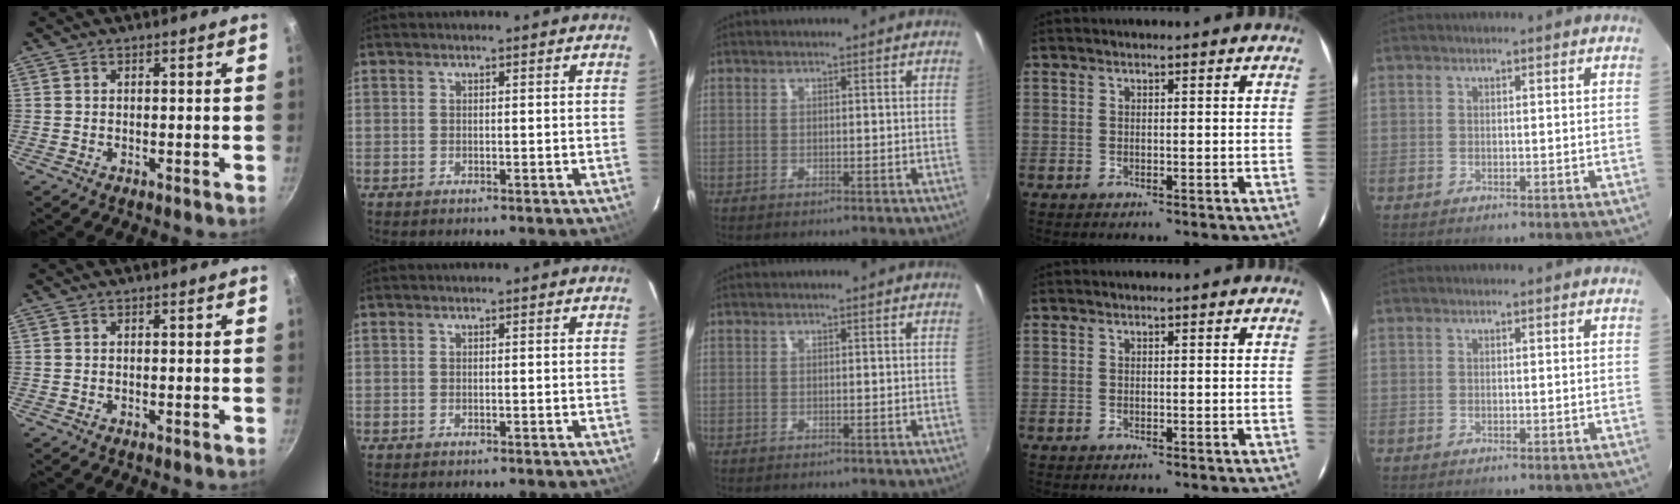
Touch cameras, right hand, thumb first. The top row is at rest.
{}